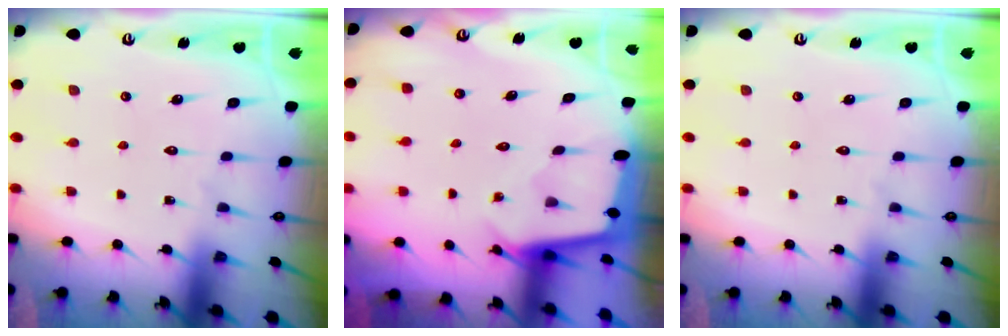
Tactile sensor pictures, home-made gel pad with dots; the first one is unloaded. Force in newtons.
{"total": 1.9, "press": 1.9, "slide": 0.2}
{"total": 0.0}